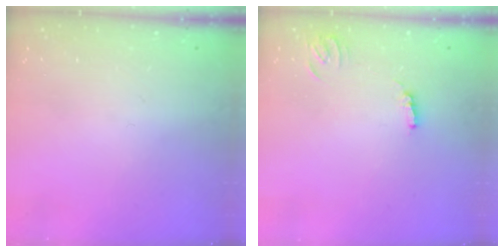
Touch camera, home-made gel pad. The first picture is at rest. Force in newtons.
{"total": 3.6, "press": 3.6, "slide": 0.2}